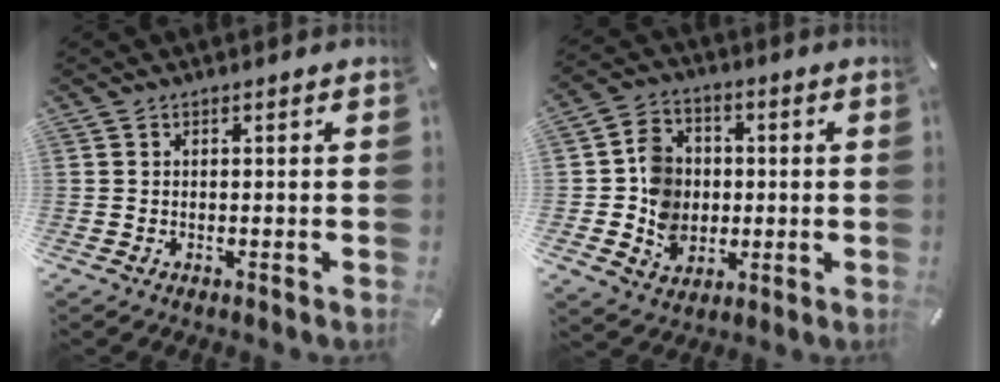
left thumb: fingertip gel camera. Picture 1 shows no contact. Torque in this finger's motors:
{"motor_torque": [0.27, 0.22, 0.04, 0.06, 0.07]}